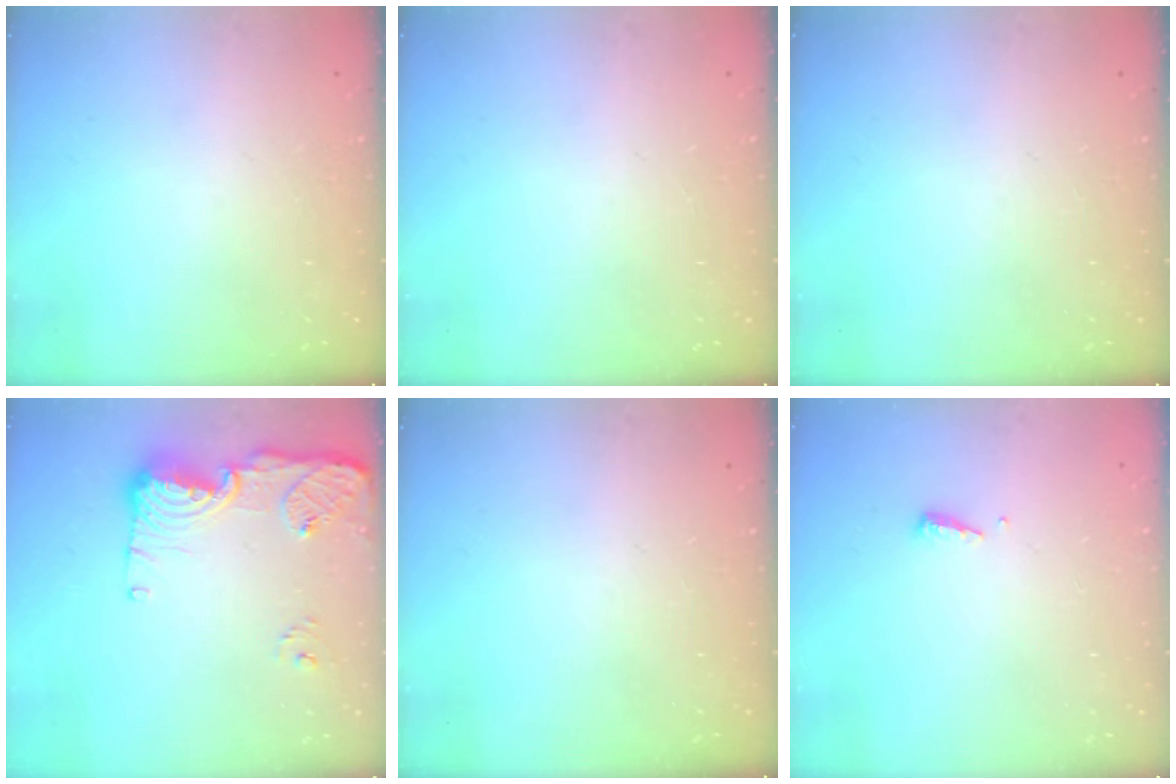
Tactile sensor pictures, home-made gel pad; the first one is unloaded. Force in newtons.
{"total": 0.0}
{"total": 0.0}
{"total": 15.4, "press": 14.9, "slide": 4.1}
{"total": 0.0}
{"total": 5.3, "press": 5.3, "slide": 0.5}